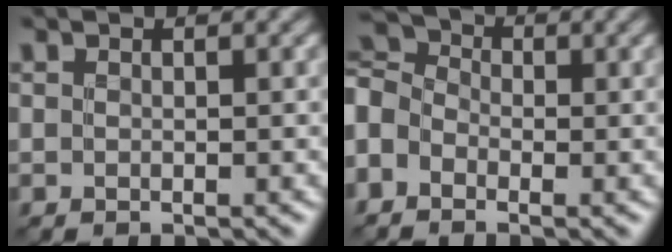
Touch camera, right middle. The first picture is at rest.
{"total": 5.4, "force": [-1.7, 4.0, 3.3], "torque": [-0.088, 0.005, -0.042]}